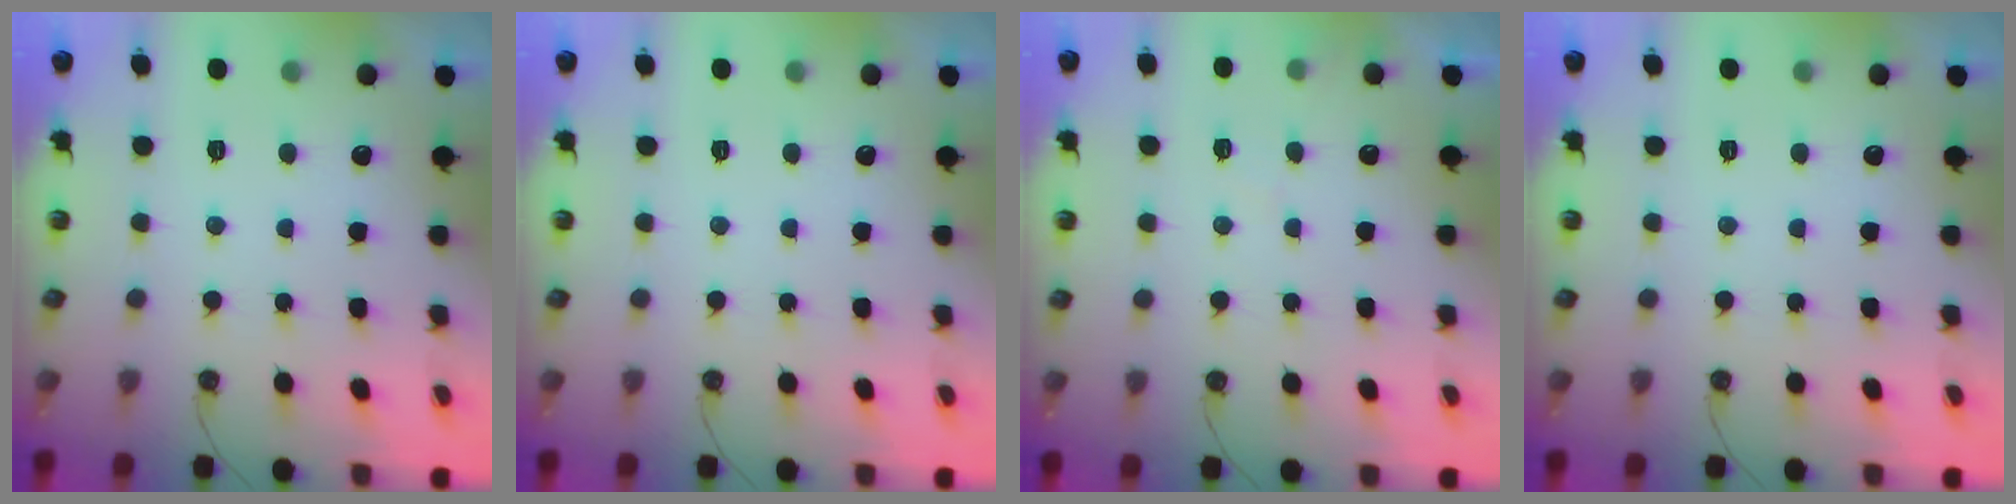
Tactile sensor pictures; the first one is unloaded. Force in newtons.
{"total": 0.0}
{"total": 4.5, "press": 4.4, "slide": 0.8}
{"total": 0.0}